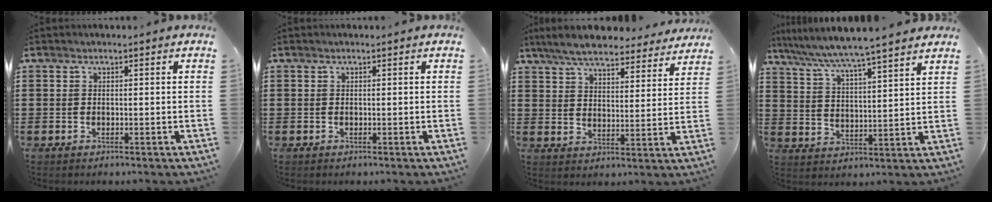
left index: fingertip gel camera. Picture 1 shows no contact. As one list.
[{"total": 0.0}, {"total": 7.1, "force": [6.6, 1.0, 2.4], "torque": [-0.073, -0.025, 0.119]}, {"total": 5.7, "force": [5.2, -0.9, 2.2], "torque": [-0.065, -0.035, 0.085]}]